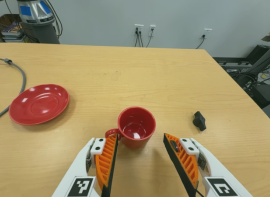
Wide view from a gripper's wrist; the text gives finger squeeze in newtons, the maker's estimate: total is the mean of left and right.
{"total": 0.0}